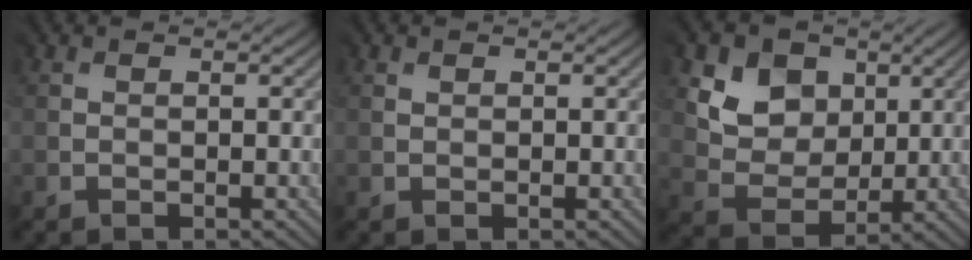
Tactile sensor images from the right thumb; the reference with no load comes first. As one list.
[{"total": 0.8, "force": [0.7, 0.3, -0.2], "torque": [0.002, -0.001, 0.015]}, {"total": 8.3, "force": [4.5, 6.3, 2.9], "torque": [-0.086, -0.011, 0.091]}]